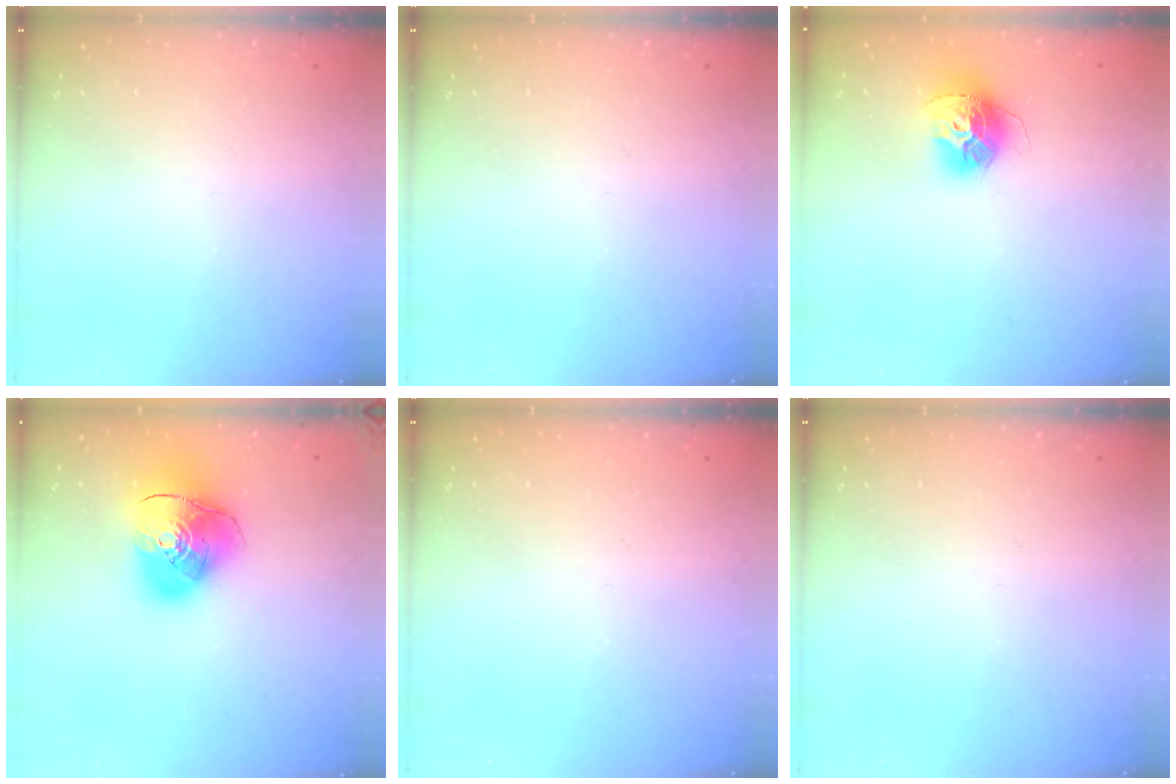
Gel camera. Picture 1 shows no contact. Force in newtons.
{"total": 0.0}
{"total": 13.2, "press": 13.1, "slide": 1.3}
{"total": 14.3, "press": 14.2, "slide": 1.9}
{"total": 0.0}
{"total": 0.0}